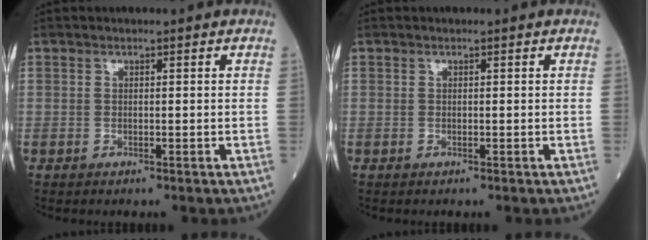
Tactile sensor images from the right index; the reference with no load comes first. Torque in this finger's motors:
{"motor_torque": [-0.26, -0.07, 0.02, -0.01]}